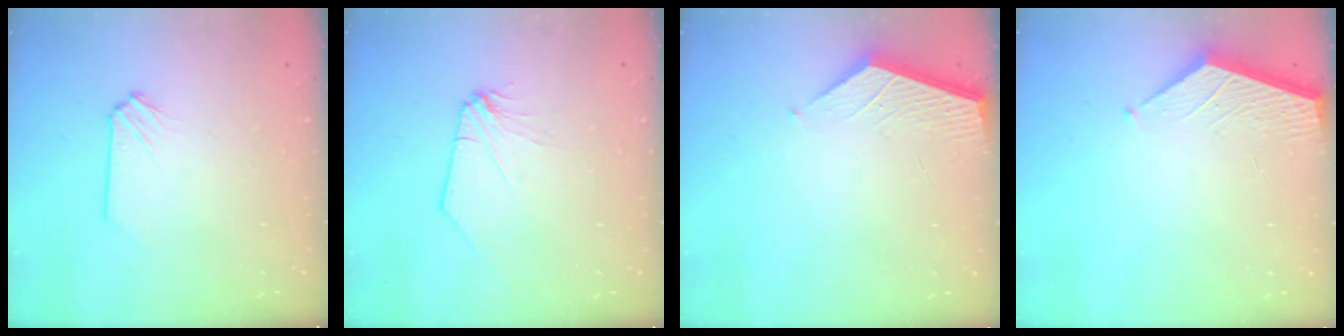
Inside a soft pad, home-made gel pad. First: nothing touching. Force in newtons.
{"total": 1.6, "press": 1.5, "slide": 0.4}
{"total": 2.6, "press": 2.6, "slide": 0.2}
{"total": 2.6, "press": 2.6, "slide": 0.4}